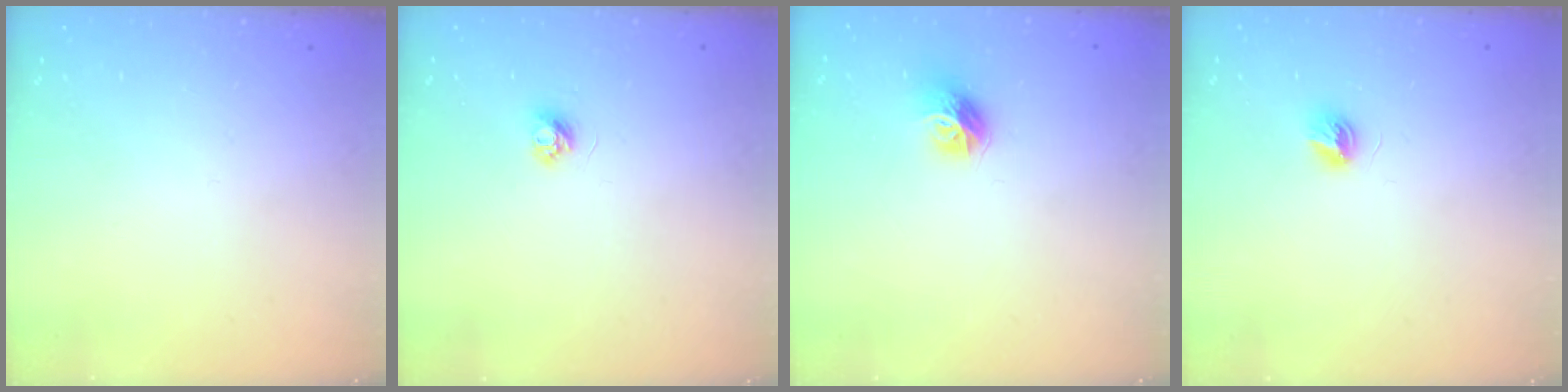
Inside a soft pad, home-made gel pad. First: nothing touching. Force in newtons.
{"total": 3.4, "press": 3.4, "slide": 0.4}
{"total": 9.4, "press": 9.4, "slide": 0.5}
{"total": 4.9, "press": 4.9, "slide": 0.4}